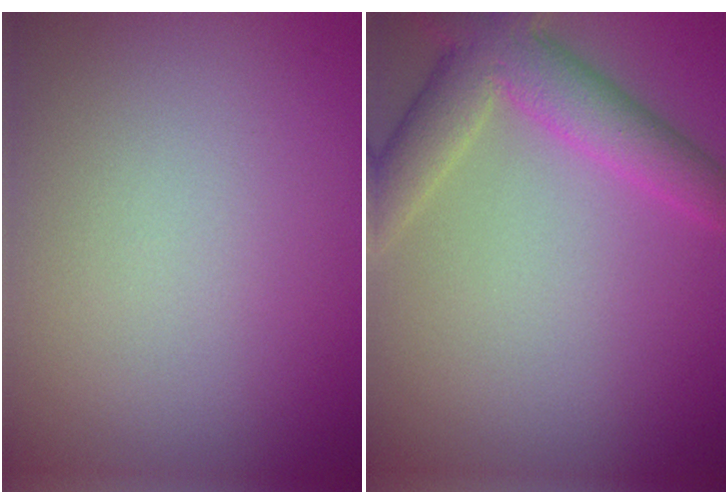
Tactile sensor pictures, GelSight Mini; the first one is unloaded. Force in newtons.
{"total": 5.4, "press": 5.4, "slide": 0.2}